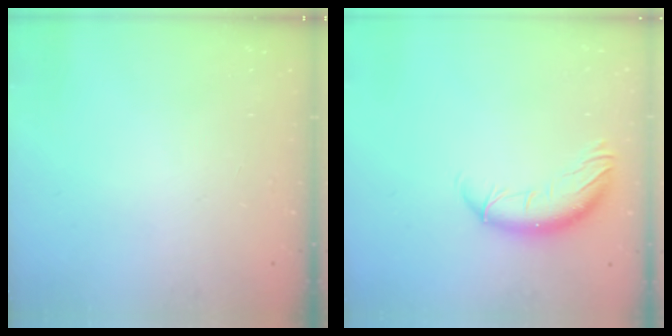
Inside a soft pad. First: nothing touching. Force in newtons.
{"total": 10.5, "press": 10.4, "slide": 1.7}